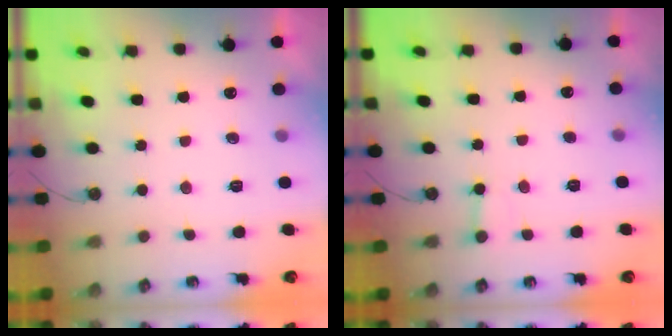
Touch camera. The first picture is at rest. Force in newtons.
{"total": 2.2, "press": 2.2, "slide": 0.2}